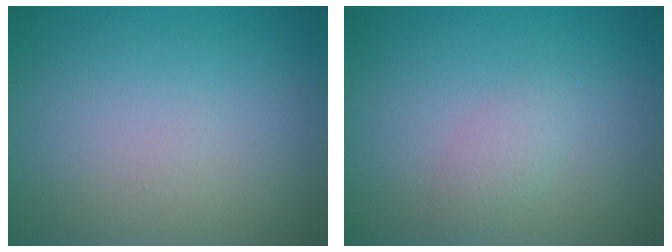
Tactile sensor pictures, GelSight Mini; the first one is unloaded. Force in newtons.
{"total": 1.4, "press": 1.4, "slide": 0.1}